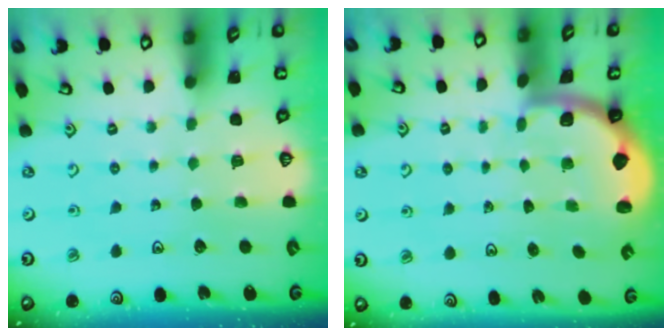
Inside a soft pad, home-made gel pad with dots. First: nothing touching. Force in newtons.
{"total": 1.9, "press": 1.8, "slide": 0.6}